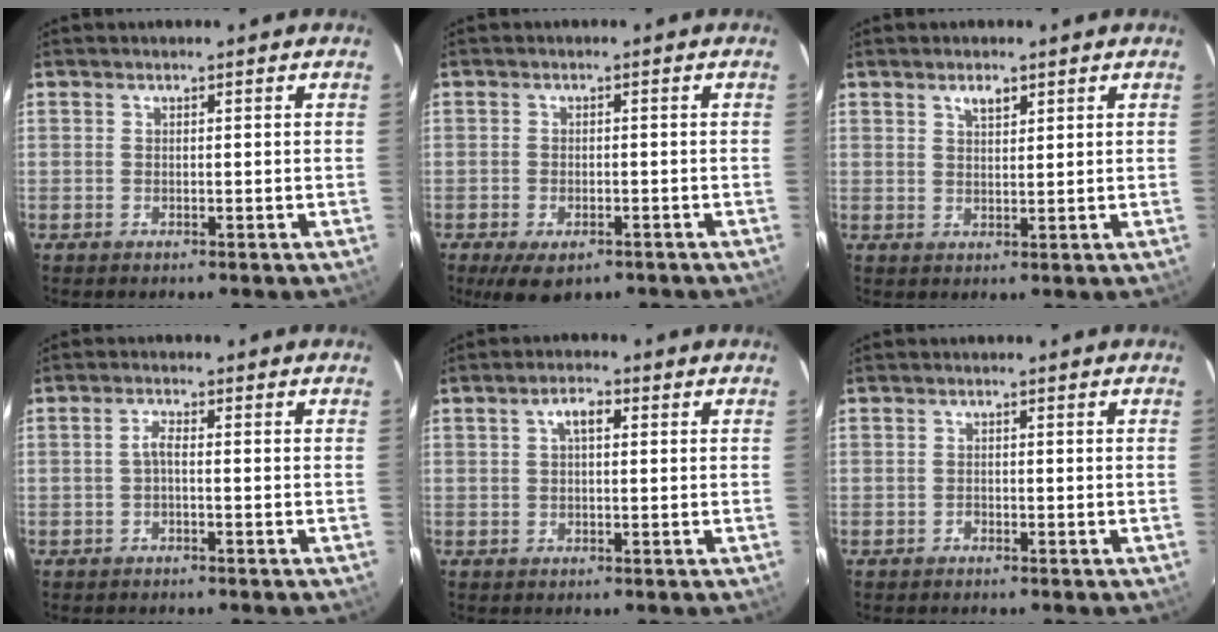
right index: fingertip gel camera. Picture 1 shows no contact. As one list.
[{"total": 7.2, "force": [-4.7, 3.4, 4.3], "torque": [-0.093, -0.021, -0.072]}, {"total": 2.5, "force": [1.6, 1.1, 1.5], "torque": [-0.024, 0.004, 0.028]}, {"total": 1.5, "force": [-0.6, 0.3, 1.4], "torque": [-0.029, 0.004, -0.014]}, {"total": 3.2, "force": [0.9, 1.5, 2.6], "torque": [-0.048, 0.012, 0.015]}, {"total": 0.7, "force": [-0.6, 0.4, 0.0], "torque": [0.000, 0.004, -0.012]}]